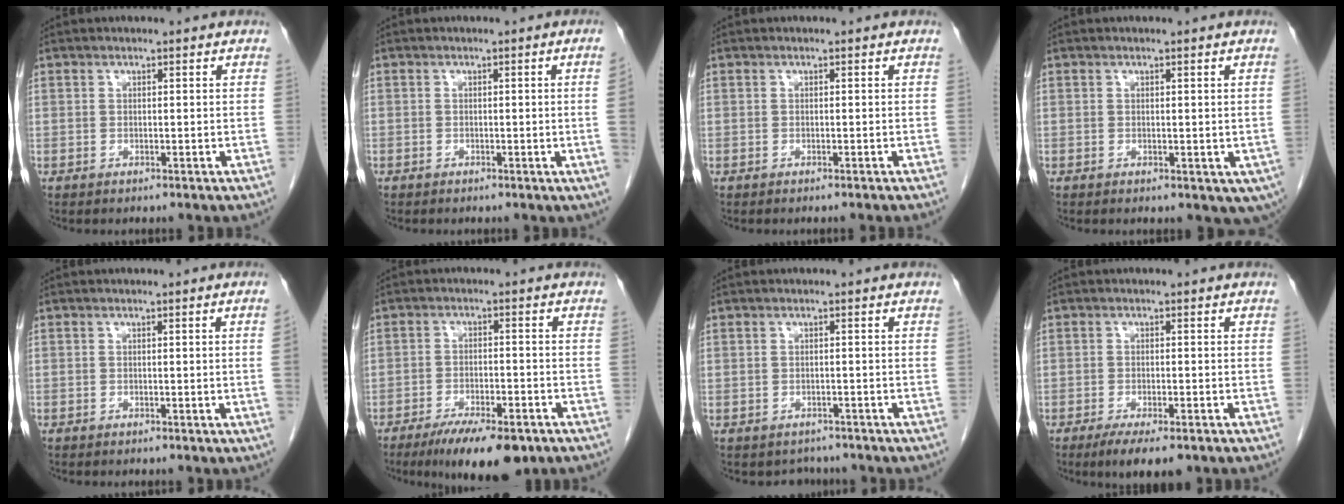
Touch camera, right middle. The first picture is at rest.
{"total": 2.2, "force": [-0.3, -0.9, 2.0], "torque": [-0.021, -0.001, -0.003]}
{"total": 1.0, "force": [-0.9, -0.2, 0.4], "torque": [0.002, 0.004, -0.012]}
{"total": 4.1, "force": [-0.6, 2.5, 3.2], "torque": [-0.031, -0.009, -0.001]}
{"total": 1.1, "force": [-0.2, -0.5, 1.0], "torque": [-0.003, 0.002, -0.005]}
{"total": 10.7, "force": [-7.4, 2.8, 7.1], "torque": [-0.109, -0.016, -0.113]}
{"total": 2.4, "force": [-2.1, 1.3, -0.2], "torque": [-0.006, 0.004, -0.029]}
{"total": 6.2, "force": [-4.3, 1.5, 4.3], "torque": [-0.064, -0.014, -0.062]}